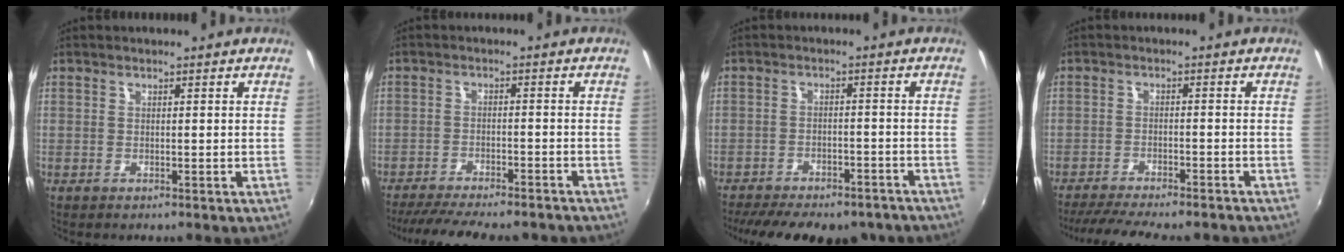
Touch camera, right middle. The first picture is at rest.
{"total": 17.0, "force": [-14.6, 3.5, 7.9], "torque": [-0.158, -0.027, -0.204]}
{"total": 19.8, "force": [-16.3, 6.8, 9.0], "torque": [-0.187, -0.020, -0.206]}
{"total": 14.3, "force": [-12.4, 2.4, 6.8], "torque": [-0.139, -0.028, -0.179]}